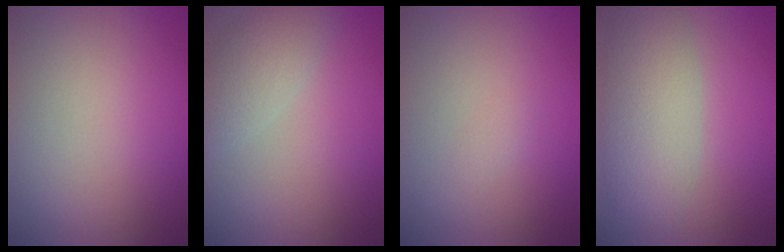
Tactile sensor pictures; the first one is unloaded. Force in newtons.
{"total": 3.0, "press": 2.9, "slide": 0.4}
{"total": 0.5, "press": 0.5, "slide": 0.0}
{"total": 5.0, "press": 5.0, "slide": 0.3}